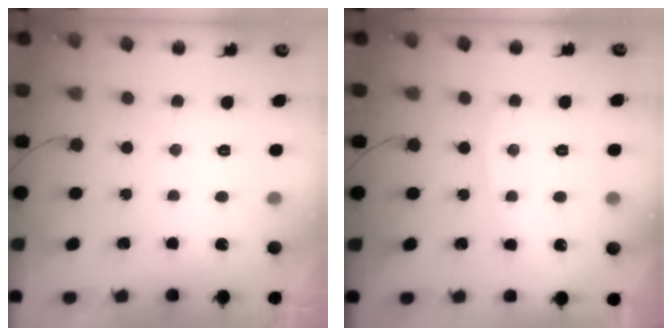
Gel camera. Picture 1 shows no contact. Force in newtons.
{"total": 4.0, "press": 3.9, "slide": 0.6}